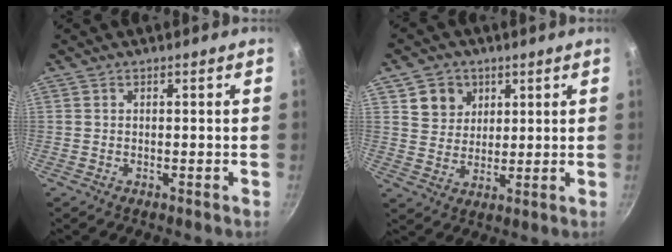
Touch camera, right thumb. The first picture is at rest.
{"total": 7.1, "force": [3.3, 5.9, 2.1], "torque": [-0.008, -0.016, 0.062]}